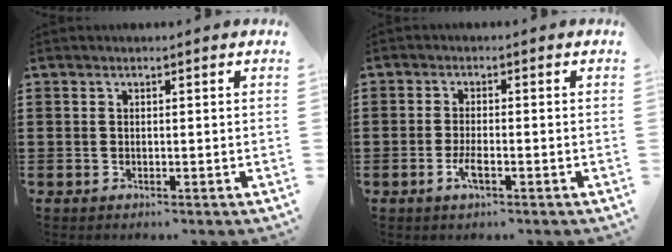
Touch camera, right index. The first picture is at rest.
{"total": 2.6, "force": [-1.2, 0.7, 2.2], "torque": [-0.044, -0.002, -0.024]}